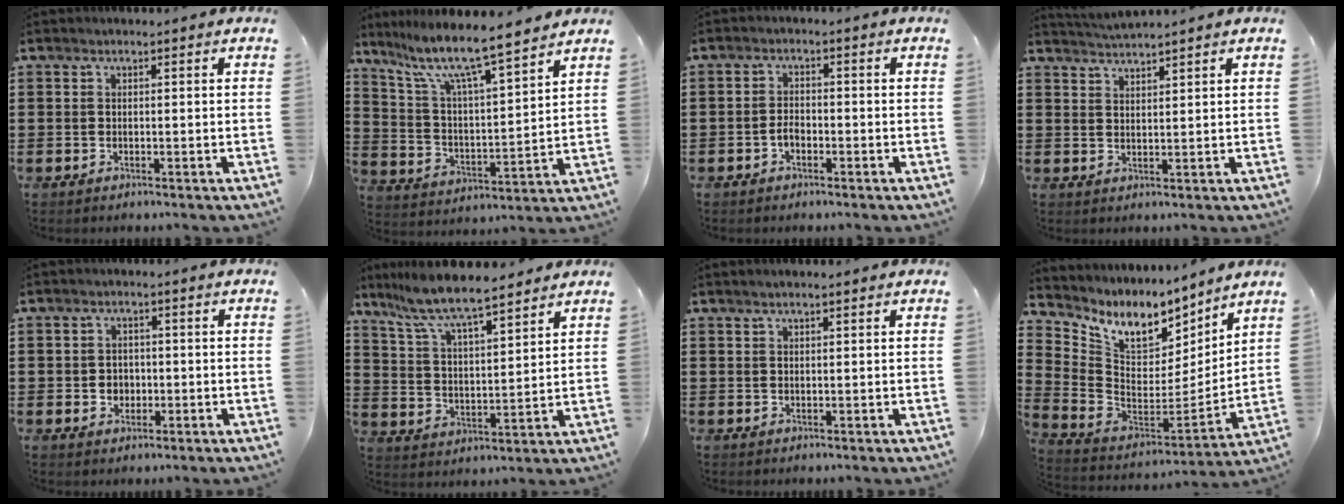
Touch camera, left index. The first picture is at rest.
{"total": 9.0, "force": [7.5, 0.9, 5.0], "torque": [-0.127, -0.047, 0.123]}
{"total": 2.1, "force": [-0.9, 1.2, 1.5], "torque": [-0.039, 0.001, -0.020]}
{"total": 2.2, "force": [2.2, -0.4, -0.1], "torque": [-0.004, -0.007, 0.041]}
{"total": 2.4, "force": [-0.3, 2.2, 0.9], "torque": [-0.026, 0.006, -0.011]}
{"total": 7.9, "force": [7.1, 0.7, 3.5], "torque": [-0.098, -0.037, 0.121]}
{"total": 1.0, "force": [0.7, 0.1, 0.7], "torque": [-0.015, 0.001, 0.013]}
{"total": 8.6, "force": [6.3, 4.4, 4.0], "torque": [-0.107, -0.039, 0.114]}